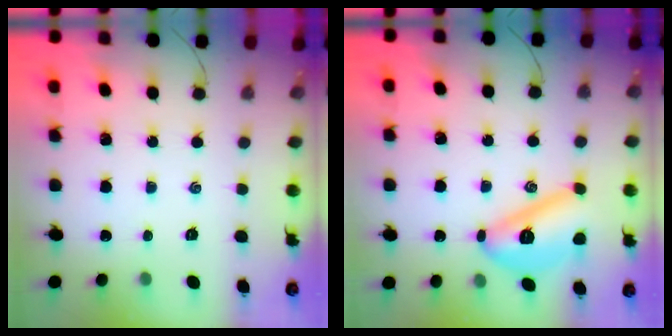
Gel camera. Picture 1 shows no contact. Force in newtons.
{"total": 12.5, "press": 12.4, "slide": 1.7}